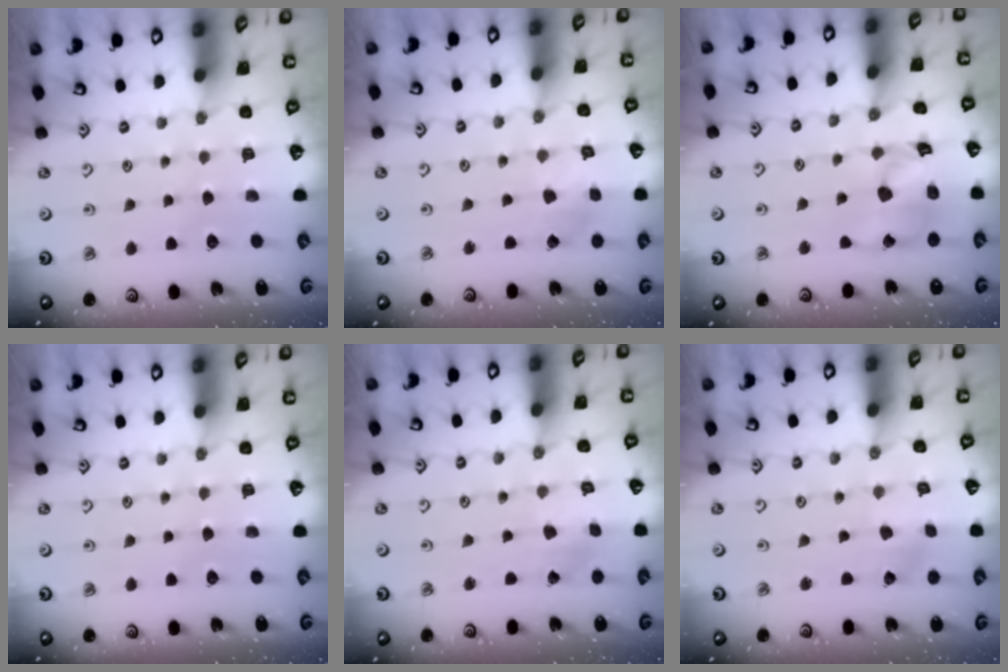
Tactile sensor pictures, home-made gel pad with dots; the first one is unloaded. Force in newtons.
{"total": 2.0, "press": 1.9, "slide": 0.3}
{"total": 13.5, "press": 13.4, "slide": 1.8}
{"total": 0.0}
{"total": 0.9, "press": 0.9, "slide": 0.1}
{"total": 0.6, "press": 0.5, "slide": 0.1}